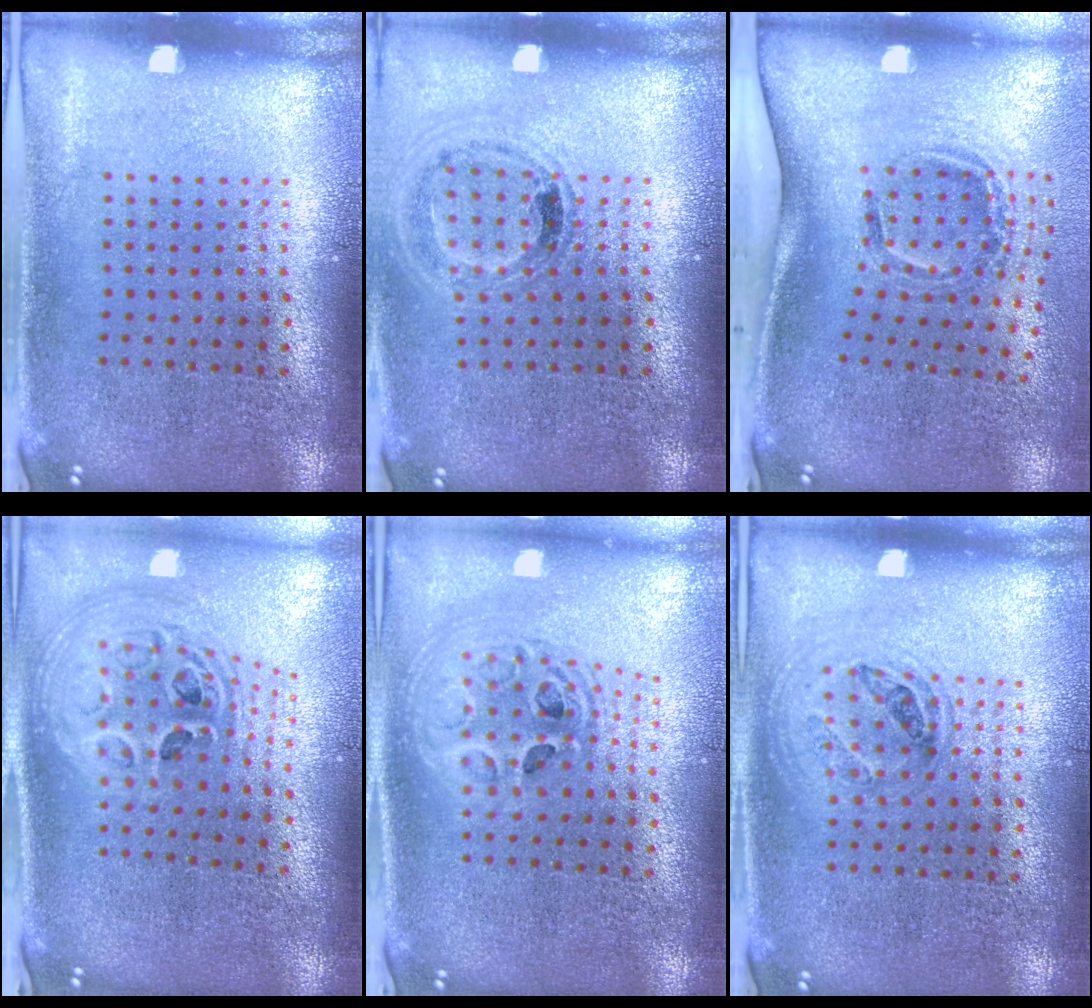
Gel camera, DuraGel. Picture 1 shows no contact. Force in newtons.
{"total": 0.9, "press": 0.9, "slide": 0.1}
{"total": 2.1, "press": 1.2, "slide": 1.7}
{"total": 2.6, "press": 1.9, "slide": 1.8}
{"total": 2.1, "press": 1.7, "slide": 1.2}
{"total": 0.9, "press": 0.9, "slide": 0.2}